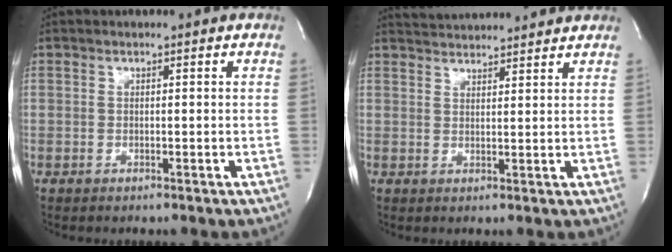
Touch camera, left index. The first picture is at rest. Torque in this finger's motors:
{"motor_torque": [-0.38, -0.67, 0.12, 0.06]}